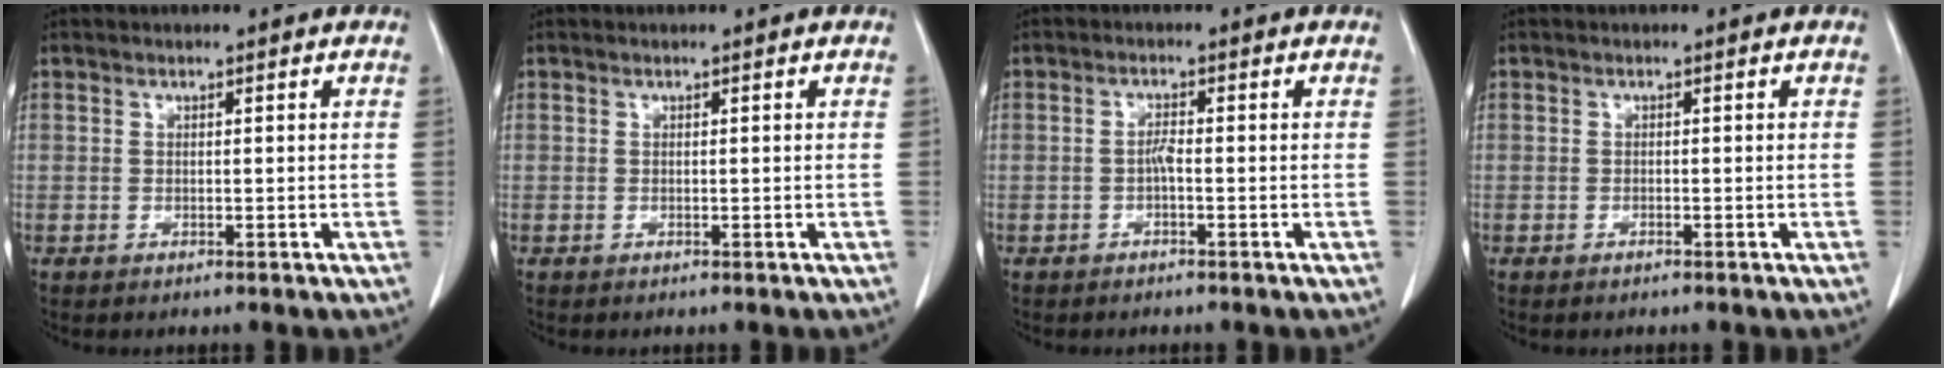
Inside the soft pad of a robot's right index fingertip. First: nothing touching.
{"total": 0.0}
{"total": 1.5, "force": [-0.5, 0.3, 1.4], "torque": [-0.027, 0.003, -0.009]}
{"total": 0.6, "force": [-0.5, 0.1, 0.3], "torque": [-0.013, -0.002, -0.006]}